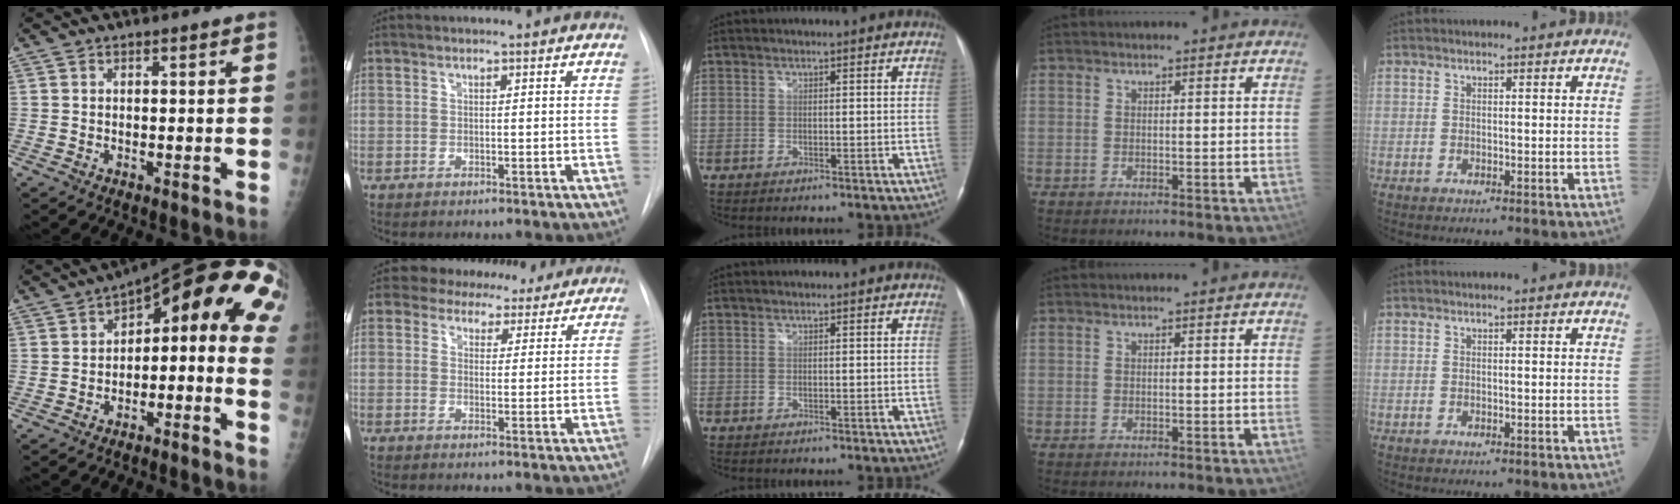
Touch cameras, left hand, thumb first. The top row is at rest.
{"thumb": {"total": 14.2, "force": [-0.3, 7.5, 12.1], "torque": [-0.133, 0.069, -0.009]}, "index": {"total": 9.2, "force": [8.1, 4.2, 1.2], "torque": [0.007, 0.007, 0.087]}}